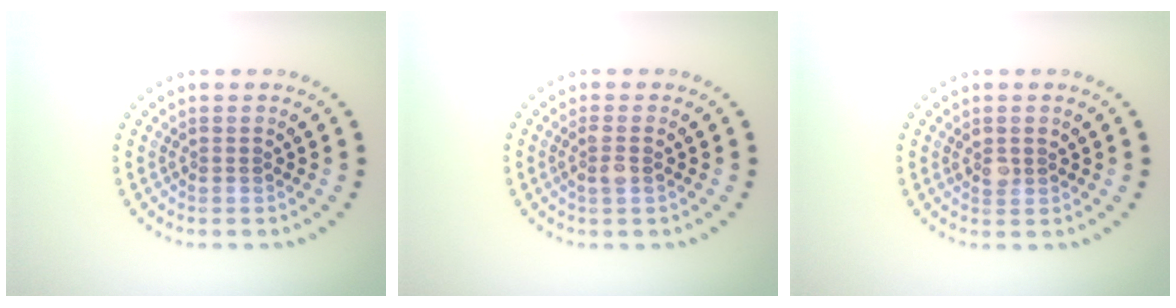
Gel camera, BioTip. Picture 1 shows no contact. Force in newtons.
{"total": 1.5, "press": 1.4, "slide": 0.7}
{"total": 1.4, "press": 1.3, "slide": 0.6}